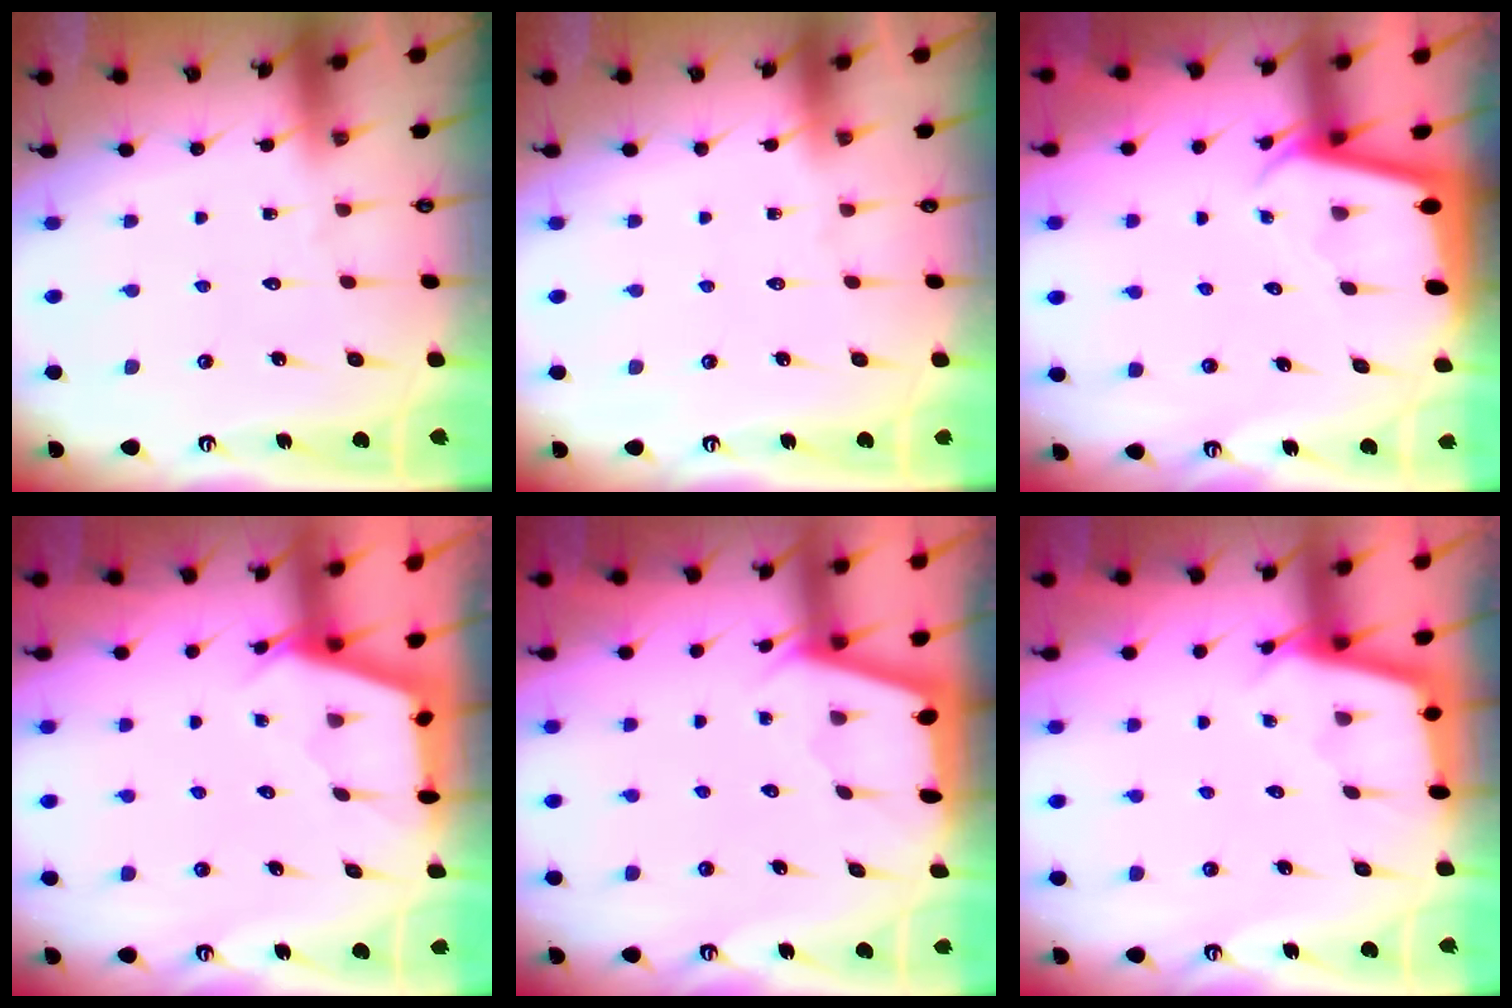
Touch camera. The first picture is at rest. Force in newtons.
{"total": 0.0}
{"total": 2.2, "press": 2.2, "slide": 0.1}
{"total": 2.5, "press": 2.5, "slide": 0.4}
{"total": 2.6, "press": 2.6, "slide": 0.1}
{"total": 2.8, "press": 2.8, "slide": 0.3}